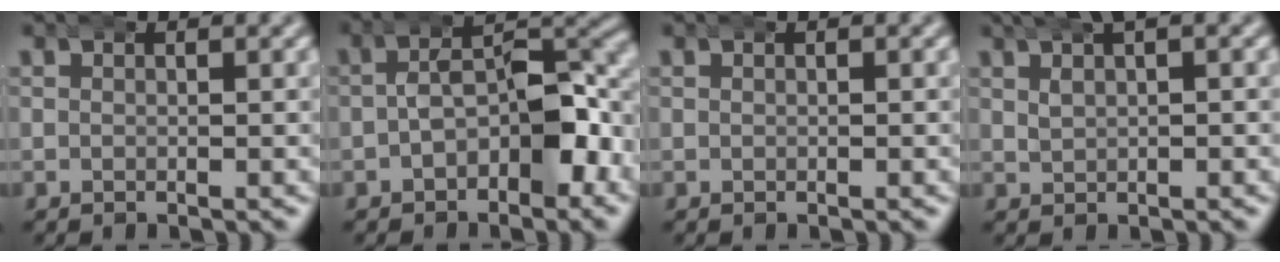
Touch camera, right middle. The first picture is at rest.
{"total": 6.4, "force": [-0.6, 3.5, 5.3], "torque": [-0.063, 0.008, -0.015]}
{"total": 0.0}
{"total": 2.7, "force": [1.8, 1.1, 1.7], "torque": [-0.026, 0.010, 0.031]}